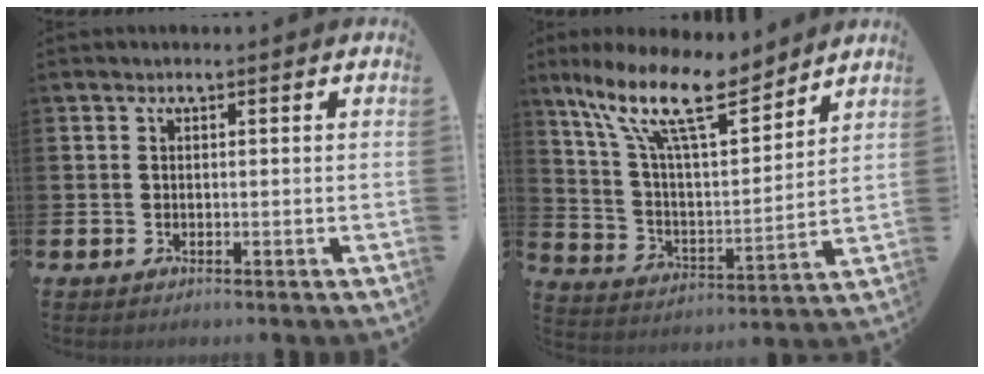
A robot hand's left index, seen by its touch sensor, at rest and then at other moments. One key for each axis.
{"total": 14.1, "fx": 10.3, "fy": 4.5, "fz": 8.6, "tx": -0.182, "ty": -0.049, "tz": 0.178}